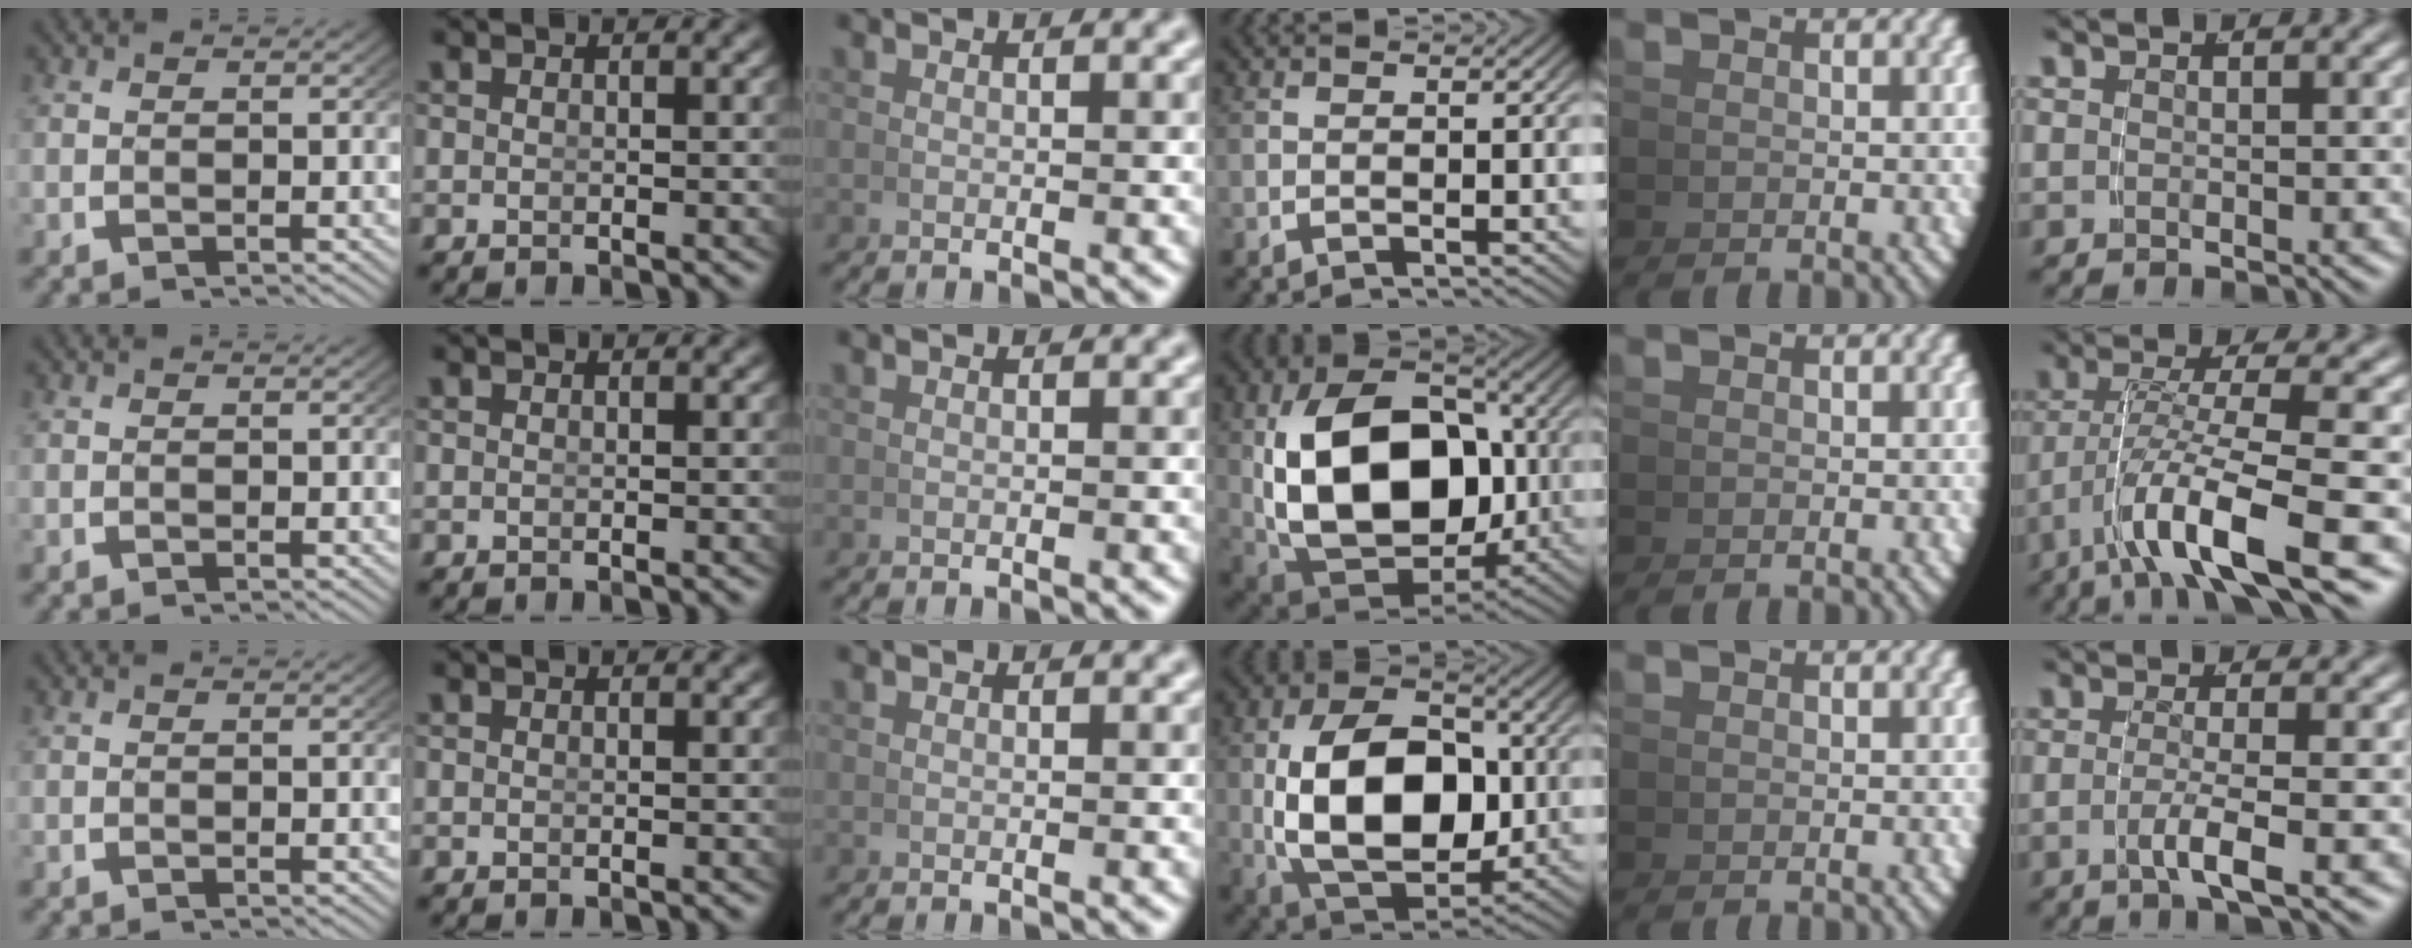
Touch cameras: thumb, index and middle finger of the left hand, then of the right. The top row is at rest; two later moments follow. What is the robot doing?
{"motion": "lift_and_place", "object": "bowl"}